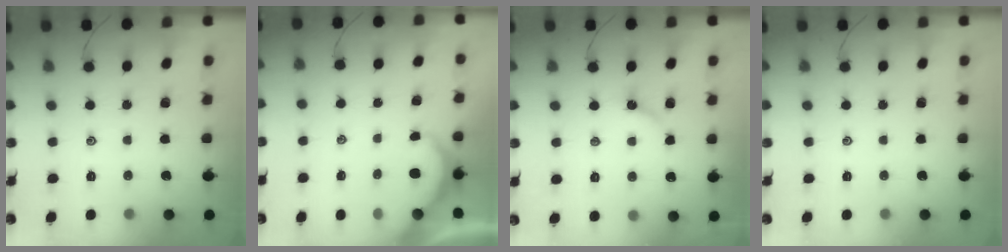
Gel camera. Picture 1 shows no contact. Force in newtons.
{"total": 2.7, "press": 2.7, "slide": 0.3}
{"total": 3.3, "press": 3.2, "slide": 0.5}
{"total": 0.0}